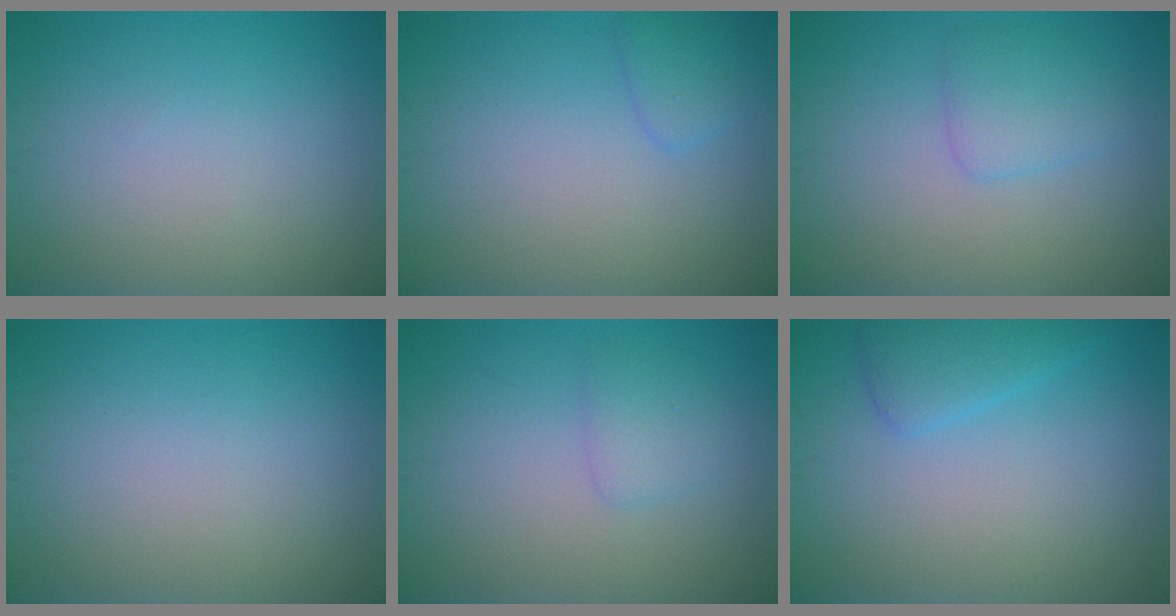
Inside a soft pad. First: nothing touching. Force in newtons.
{"total": 1.5, "press": 1.5, "slide": 0.0}
{"total": 2.2, "press": 2.2, "slide": 0.1}
{"total": 0.0}
{"total": 1.5, "press": 1.4, "slide": 0.1}
{"total": 2.4, "press": 2.4, "slide": 0.1}